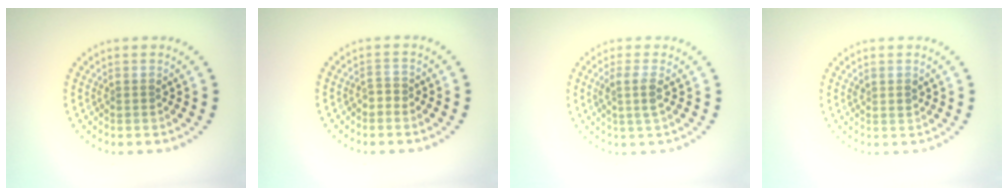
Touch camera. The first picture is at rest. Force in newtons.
{"total": 1.0, "press": 0.8, "slide": 0.6}
{"total": 1.9, "press": 1.5, "slide": 1.2}
{"total": 0.8, "press": 0.7, "slide": 0.3}